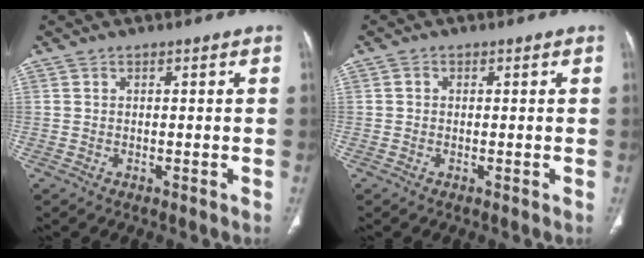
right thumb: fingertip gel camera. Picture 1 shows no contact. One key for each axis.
{"total": 0.8, "fx": 0.0, "fy": 0.7, "fz": 0.3, "tx": -0.003, "ty": 0.002, "tz": -0.001}